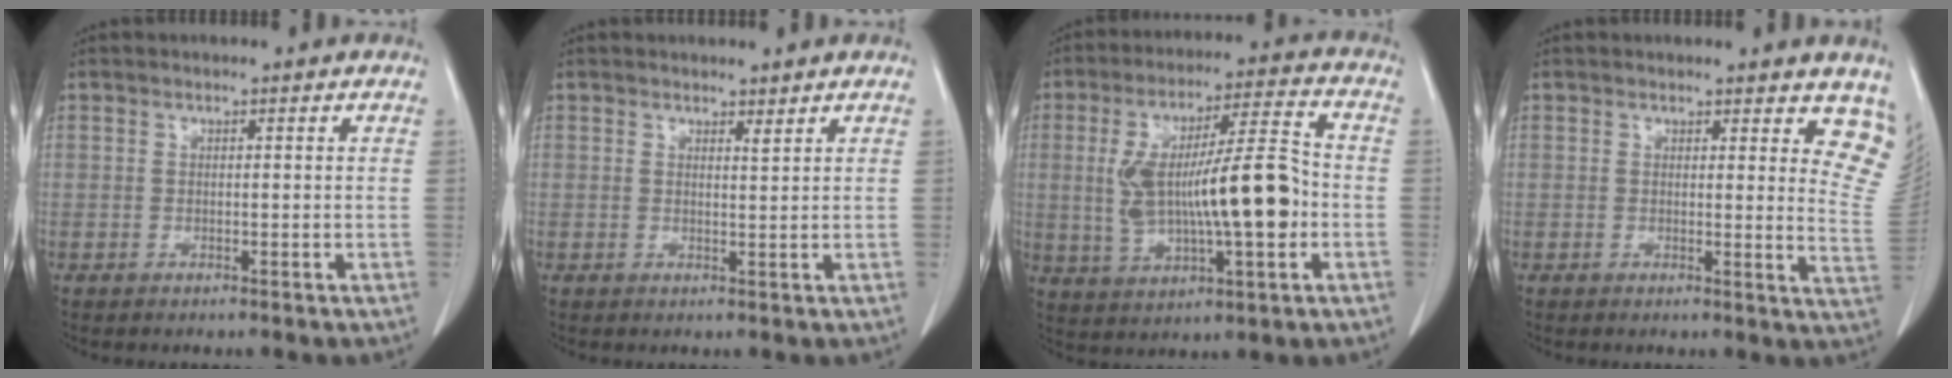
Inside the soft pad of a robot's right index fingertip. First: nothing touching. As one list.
[{"total": 0.9, "force": [0.9, 0.1, 0.4], "torque": [-0.008, -0.007, 0.015]}, {"total": 15.8, "force": [-1.1, 3.3, 15.4], "torque": [-0.284, 0.020, -0.009]}, {"total": 8.2, "force": [6.6, 2.5, 4.2], "torque": [-0.026, -0.032, 0.048]}]